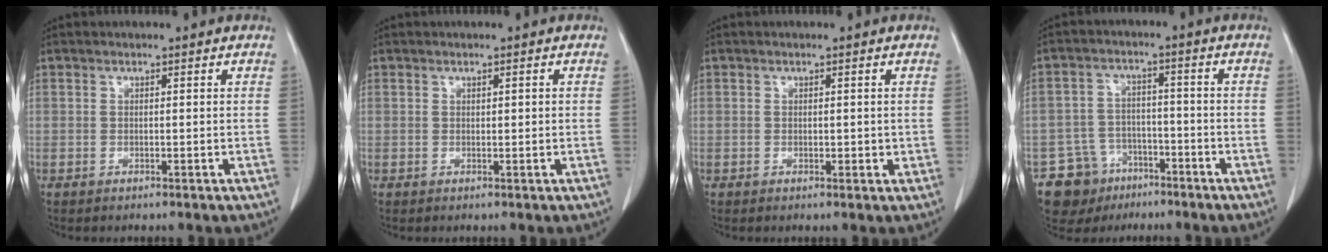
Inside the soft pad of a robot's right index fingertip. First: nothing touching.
{"total": 0.6, "force": [0.2, 0.1, 0.6], "torque": [-0.012, 0.000, 0.004]}
{"total": 1.3, "force": [0.1, 0.9, 0.9], "torque": [-0.009, 0.000, 0.003]}
{"total": 8.5, "force": [-5.4, 6.5, 0.7], "torque": [-0.015, 0.022, -0.083]}